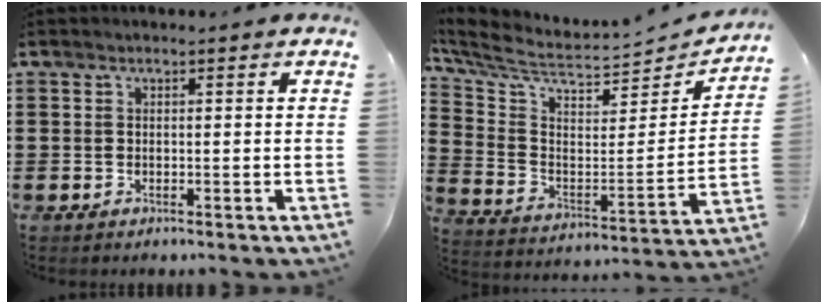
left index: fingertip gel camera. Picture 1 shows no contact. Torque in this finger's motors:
{"motor_torque": [1.11, -1.04, 0.40, 0.21]}